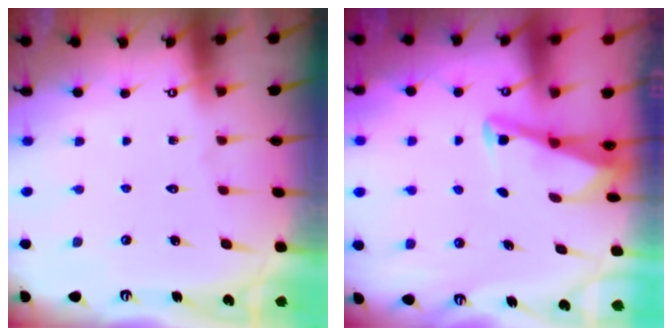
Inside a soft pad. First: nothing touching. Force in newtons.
{"total": 2.8, "press": 2.8, "slide": 0.4}